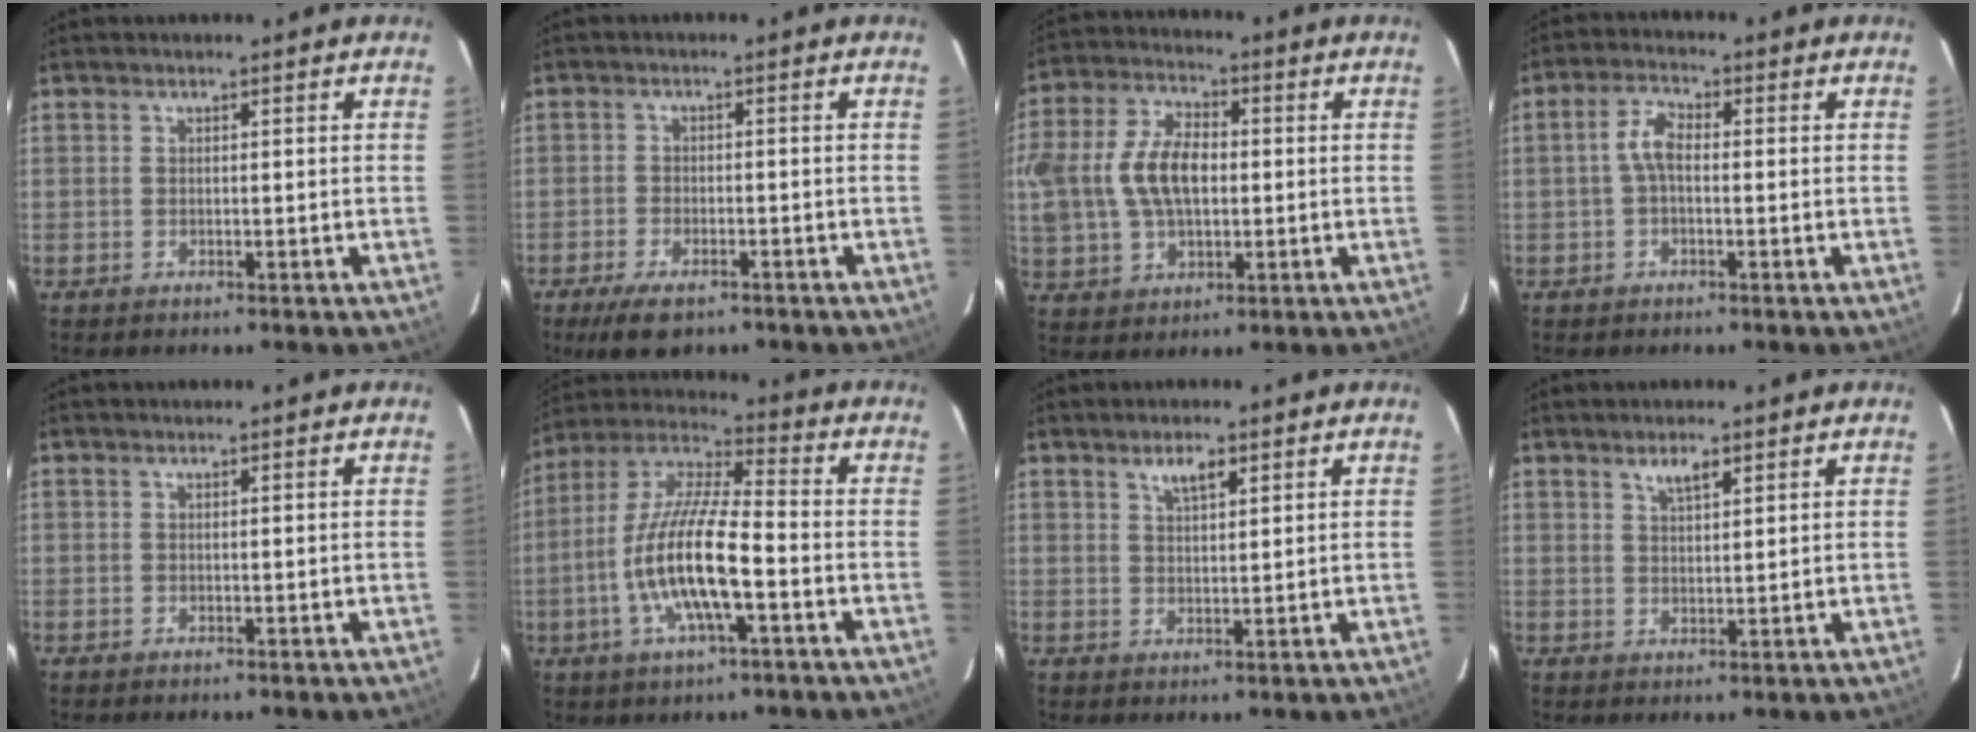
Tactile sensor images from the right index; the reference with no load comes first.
{"total": 7.3, "force": [-5.1, 3.1, 4.1], "torque": [-0.101, -0.015, -0.086]}
{"total": 16.8, "force": [0.6, 10.9, 12.8], "torque": [-0.287, 0.019, 0.016]}
{"total": 3.9, "force": [-0.4, 1.9, 3.4], "torque": [-0.072, 0.015, -0.009]}
{"total": 0.0}
{"total": 15.5, "force": [-4.5, 3.9, 14.4], "torque": [-0.286, -0.006, -0.089]}
{"total": 3.5, "force": [2.2, 1.2, 2.4], "torque": [-0.041, 0.006, 0.039]}
{"total": 3.1, "force": [2.1, 1.0, 2.0], "torque": [-0.033, 0.005, 0.038]}